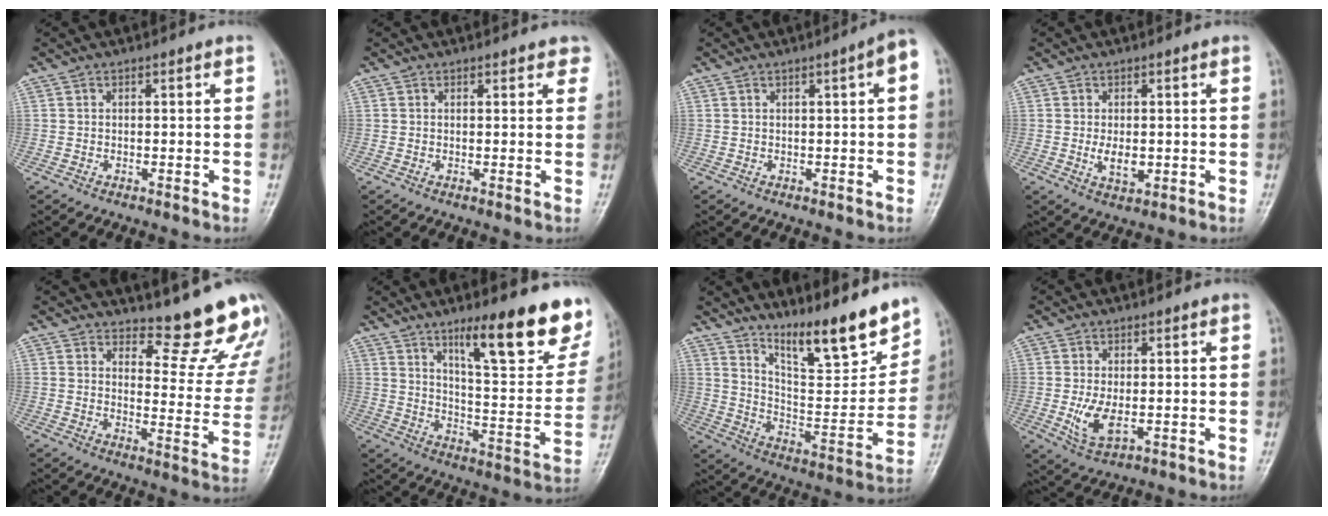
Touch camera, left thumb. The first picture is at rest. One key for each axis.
{"total": 2.4, "fx": 1.9, "fy": 1.2, "fz": 0.7, "tx": 0.020, "ty": -0.003, "tz": 0.013}
{"total": 3.3, "fx": 0.9, "fy": 0.4, "fz": 3.2, "tx": -0.040, "ty": 0.007, "tz": 0.009}
{"total": 3.5, "fx": -0.2, "fy": 2.2, "fz": 2.8, "tx": -0.044, "ty": -0.008, "tz": 0.000}
{"total": 14.7, "fx": 13.8, "fy": 3.6, "fz": 3.7, "tx": -0.002, "ty": -0.153, "tz": 0.152}
{"total": 20.2, "fx": 13.0, "fy": 4.8, "fz": 14.7, "tx": -0.163, "ty": -0.076, "tz": 0.197}
{"total": 18.2, "fx": 13.8, "fy": 3.7, "fz": 11.3, "tx": -0.137, "ty": -0.090, "tz": 0.234}
{"total": 5.3, "fx": -0.5, "fy": 3.0, "fz": 4.4, "tx": -0.087, "ty": -0.015, "tz": -0.002}